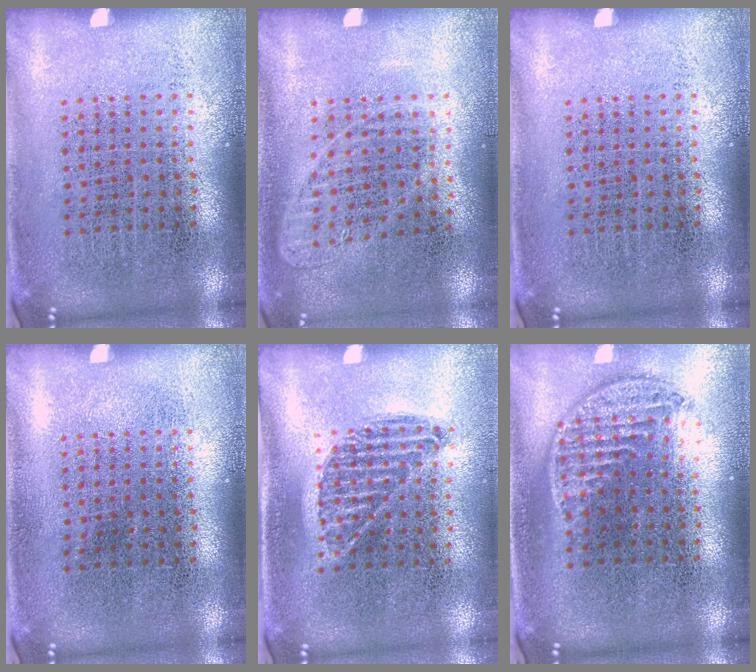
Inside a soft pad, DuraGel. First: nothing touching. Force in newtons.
{"total": 0.9, "press": 0.9, "slide": 0.2}
{"total": 0.0}
{"total": 0.0}
{"total": 0.9, "press": 0.8, "slide": 0.5}
{"total": 1.3, "press": 1.1, "slide": 0.7}